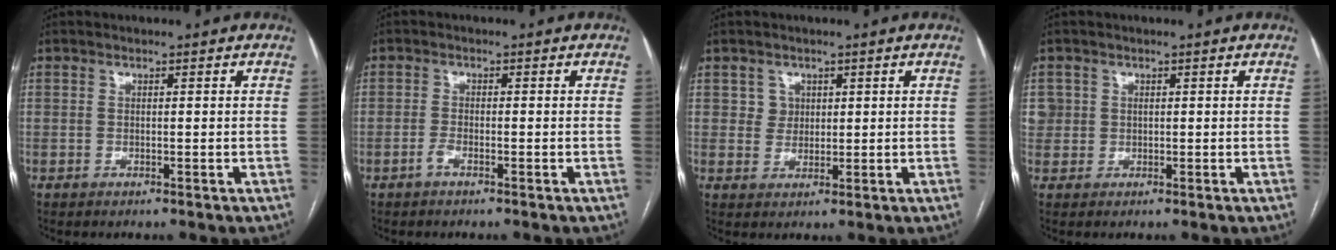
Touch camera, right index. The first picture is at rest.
{"total": 1.3, "force": [-0.9, 0.1, 0.9], "torque": [-0.021, 0.000, -0.019]}
{"total": 2.5, "force": [1.1, 2.3, 0.2], "torque": [0.001, -0.001, 0.016]}
{"total": 2.0, "force": [0.4, 2.0, 0.0], "torque": [0.015, 0.009, 0.005]}